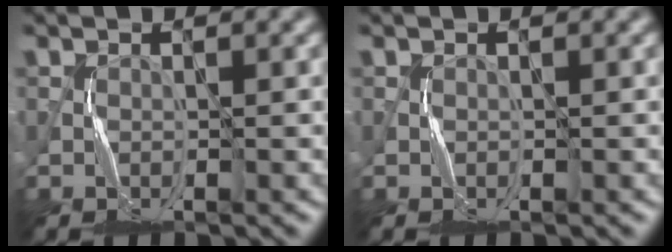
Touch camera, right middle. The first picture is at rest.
{"total": 0.0}